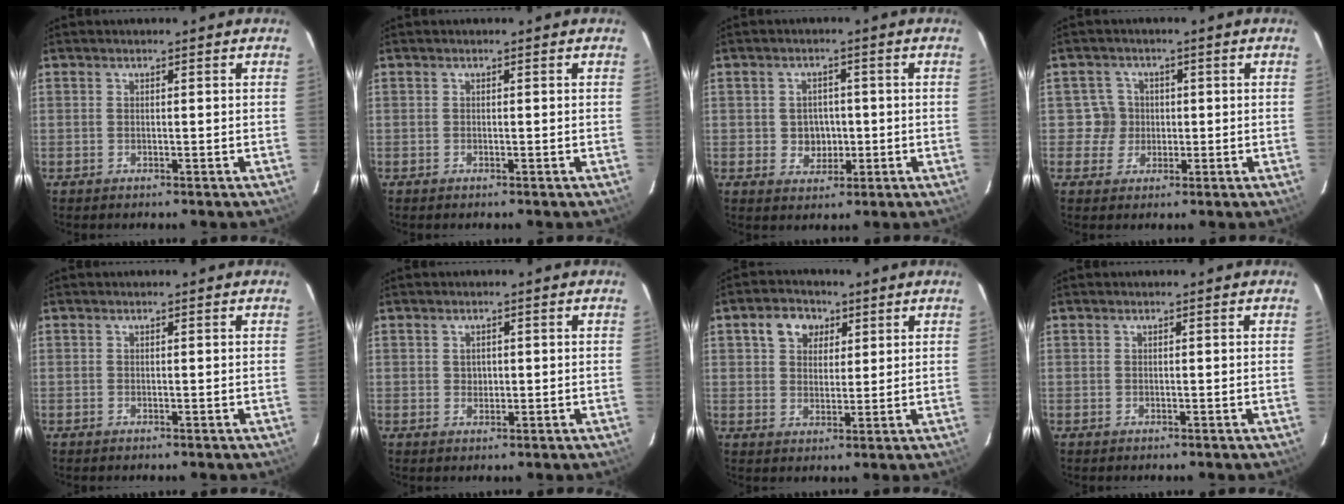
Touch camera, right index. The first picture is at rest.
{"total": 0.0}
{"total": 4.4, "force": [-0.5, 4.1, 1.6], "torque": [-0.033, 0.009, 0.002]}
{"total": 3.6, "force": [-0.1, 3.6, 0.0], "torque": [0.009, 0.011, -0.002]}
{"total": 0.0}
{"total": 1.3, "force": [0.3, 1.1, 0.5], "torque": [-0.006, 0.002, 0.004]}
{"total": 6.0, "force": [2.9, 4.4, 2.9], "torque": [-0.049, 0.019, 0.049]}
{"total": 0.0}